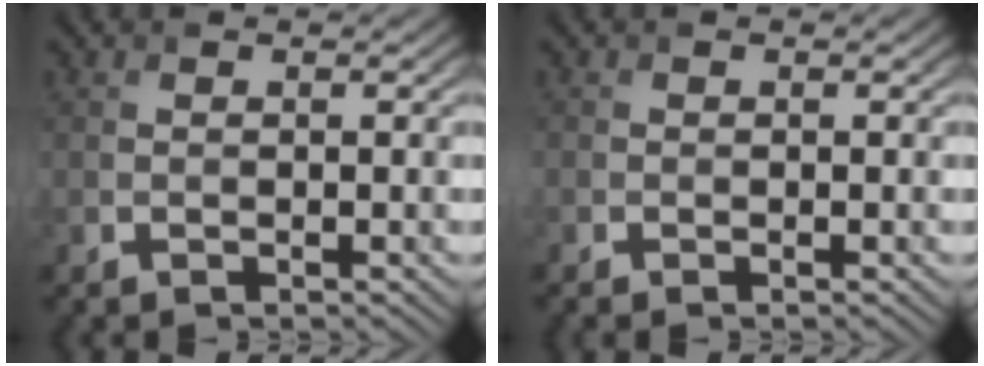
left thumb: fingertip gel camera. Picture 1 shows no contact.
{"total": 0.8, "force": [-0.8, 0.1, 0.2], "torque": [-0.004, -0.005, -0.017]}